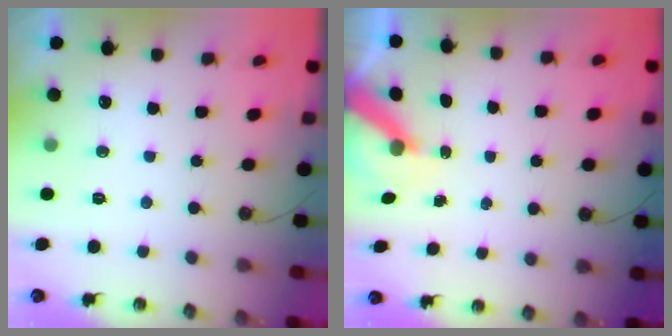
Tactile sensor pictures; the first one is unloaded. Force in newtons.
{"total": 6.1, "press": 6.1, "slide": 0.7}